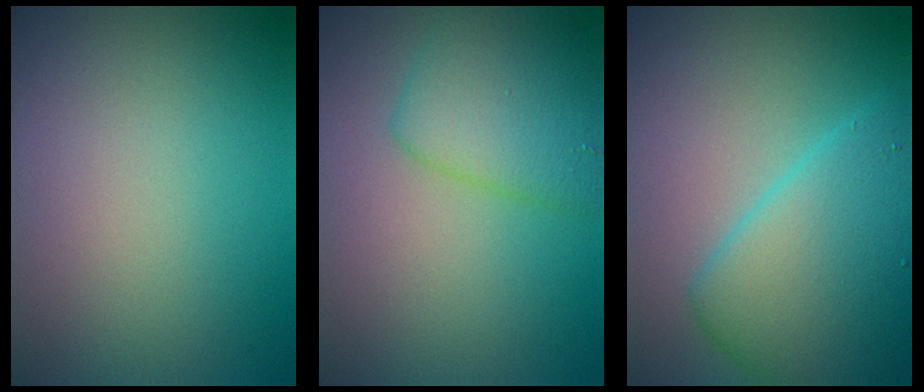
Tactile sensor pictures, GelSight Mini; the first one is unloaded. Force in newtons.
{"total": 4.1, "press": 4.1, "slide": 0.3}
{"total": 7.2, "press": 7.2, "slide": 0.2}